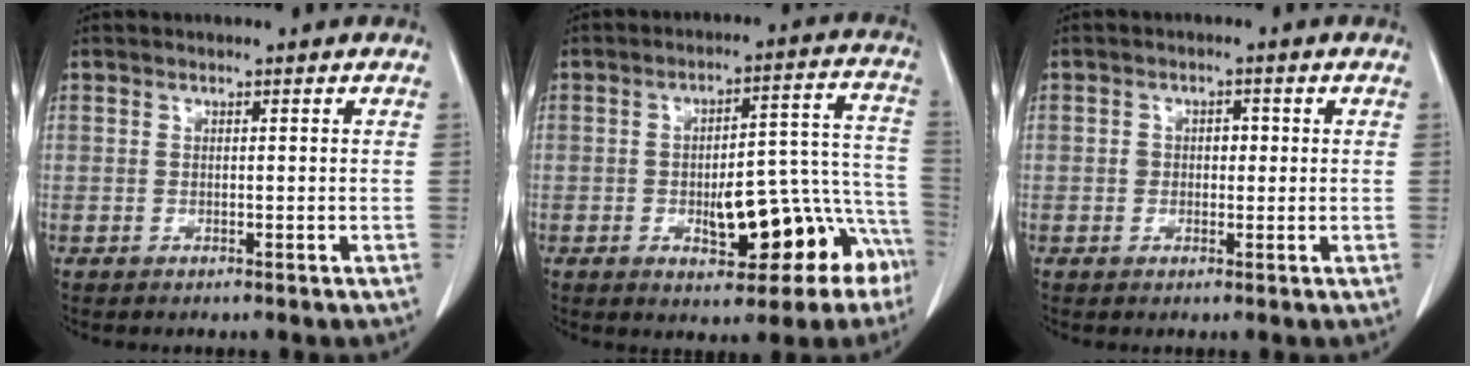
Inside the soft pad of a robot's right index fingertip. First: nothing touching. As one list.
[{"total": 14.7, "force": [-6.5, 5.5, 12.0], "torque": [-0.104, 0.049, -0.073]}, {"total": 2.4, "force": [0.2, 1.8, 1.6], "torque": [-0.021, 0.010, 0.003]}]